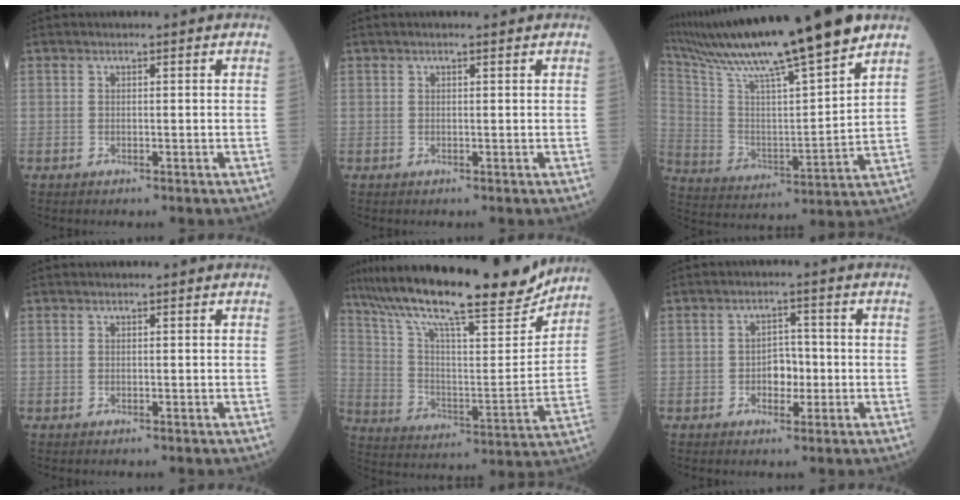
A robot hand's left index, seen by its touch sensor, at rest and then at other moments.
{"total": 0.9, "force": [0.7, 0.0, 0.5], "torque": [-0.011, 0.004, 0.012]}
{"total": 21.7, "force": [18.0, -0.6, 12.2], "torque": [-0.221, 0.002, 0.309]}
{"total": 0.0}
{"total": 24.2, "force": [20.1, 3.4, 13.0], "torque": [-0.233, -0.004, 0.311]}
{"total": 3.6, "force": [-0.8, 2.3, 2.6], "torque": [-0.038, 0.009, -0.014]}